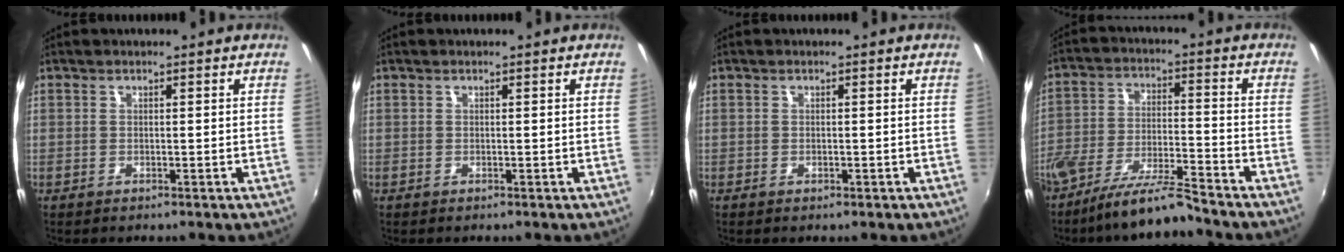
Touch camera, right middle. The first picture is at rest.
{"total": 0.0}
{"total": 0.7, "force": [-0.5, 0.4, 0.3], "torque": [-0.004, -0.004, -0.009]}
{"total": 10.1, "force": [-8.5, 0.7, 5.3], "torque": [-0.105, -0.003, -0.157]}